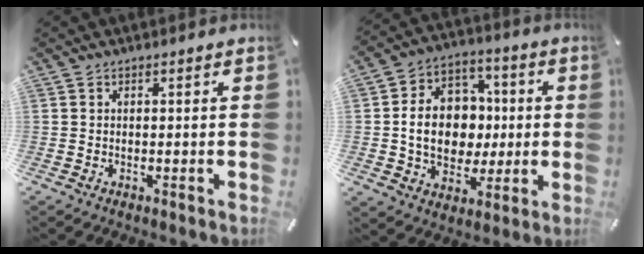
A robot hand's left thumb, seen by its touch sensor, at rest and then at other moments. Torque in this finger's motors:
{"motor_torque": [1.69, 1.84, 0.67, -0.36, 0.42]}